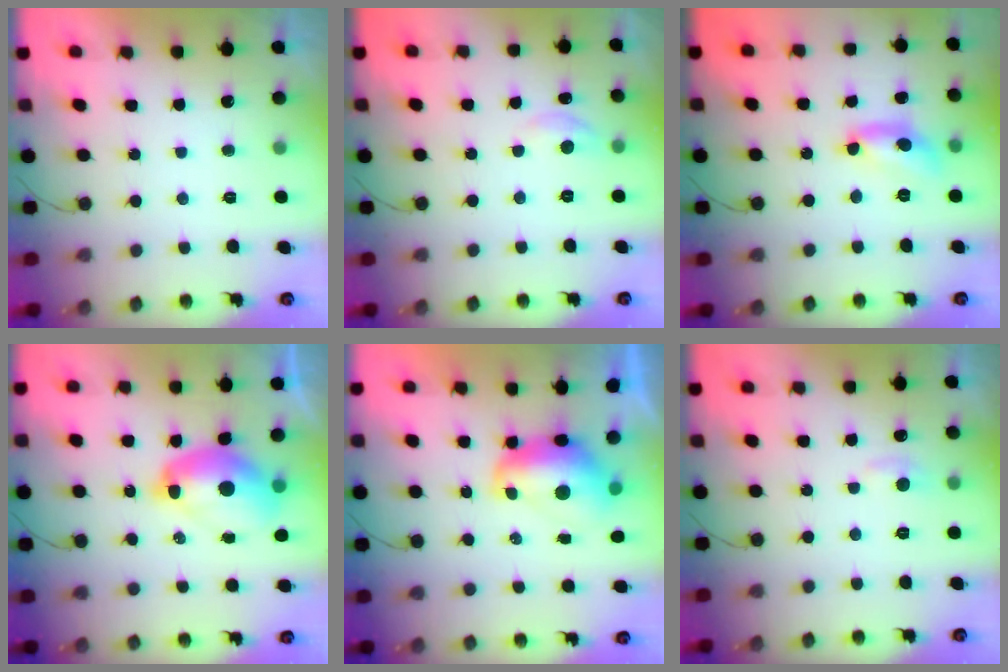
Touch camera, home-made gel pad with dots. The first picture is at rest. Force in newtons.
{"total": 3.9, "press": 3.9, "slide": 0.6}
{"total": 11.2, "press": 11.2, "slide": 0.7}
{"total": 11.4, "press": 11.3, "slide": 1.0}
{"total": 9.6, "press": 9.5, "slide": 0.9}
{"total": 4.5, "press": 4.4, "slide": 0.7}